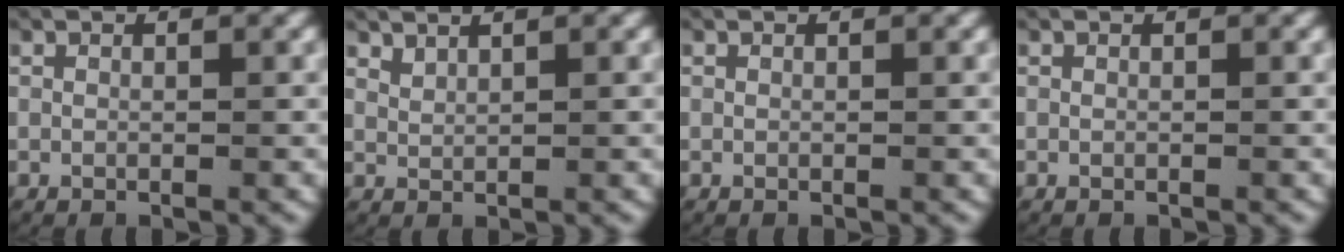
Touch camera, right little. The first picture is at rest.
{"total": 1.9, "force": [1.7, 0.5, 0.6], "torque": [-0.015, 0.001, 0.035]}
{"total": 0.0}
{"total": 0.0}